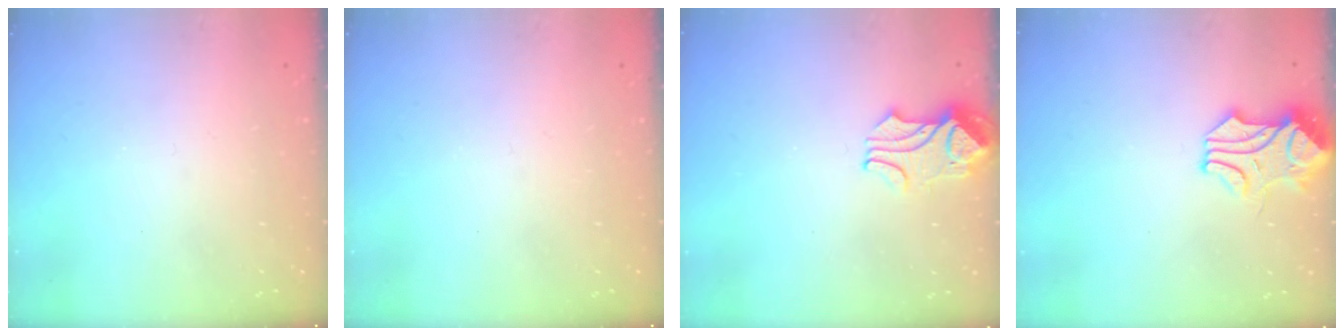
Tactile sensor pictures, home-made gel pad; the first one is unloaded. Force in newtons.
{"total": 0.0}
{"total": 2.3, "press": 2.3, "slide": 0.5}
{"total": 1.9, "press": 1.9, "slide": 0.1}